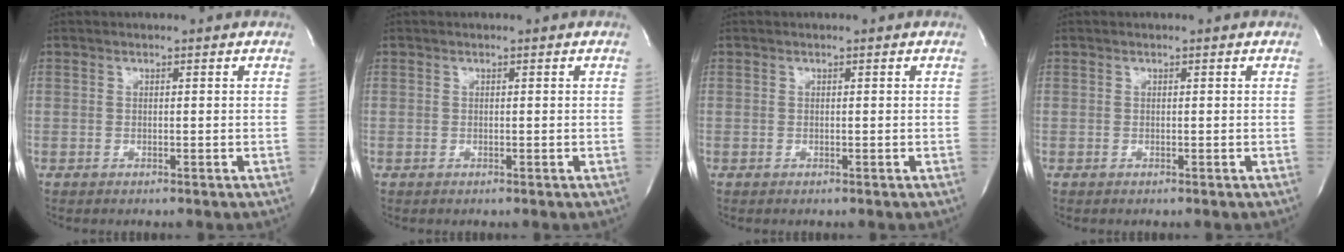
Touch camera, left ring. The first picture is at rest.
{"total": 0.0}
{"total": 0.0}
{"total": 0.0}